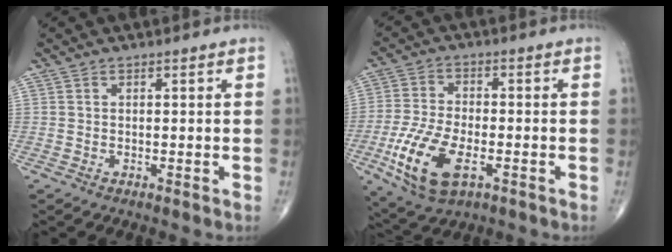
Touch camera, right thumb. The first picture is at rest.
{"total": 13.2, "force": [-4.6, 6.4, 10.6], "torque": [-0.218, 0.003, -0.082]}